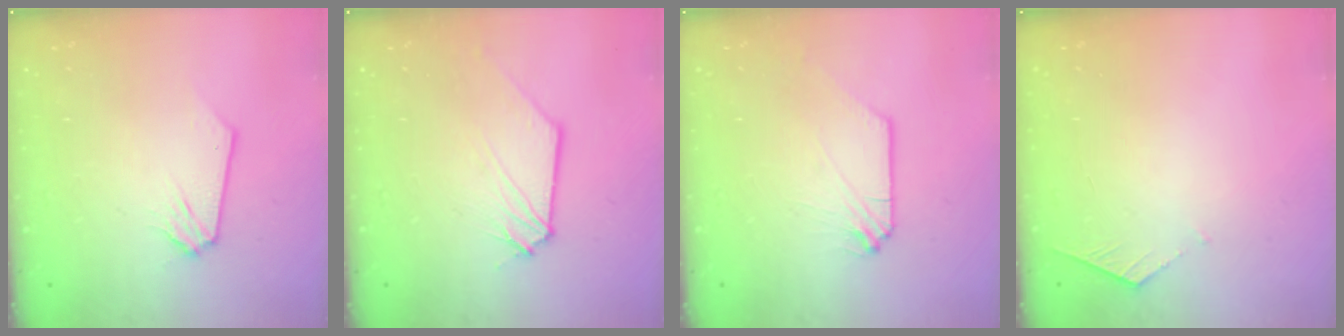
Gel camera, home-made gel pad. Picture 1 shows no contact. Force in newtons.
{"total": 0.6, "press": 0.6, "slide": 0.0}
{"total": 0.0}
{"total": 4.0, "press": 4.0, "slide": 0.4}